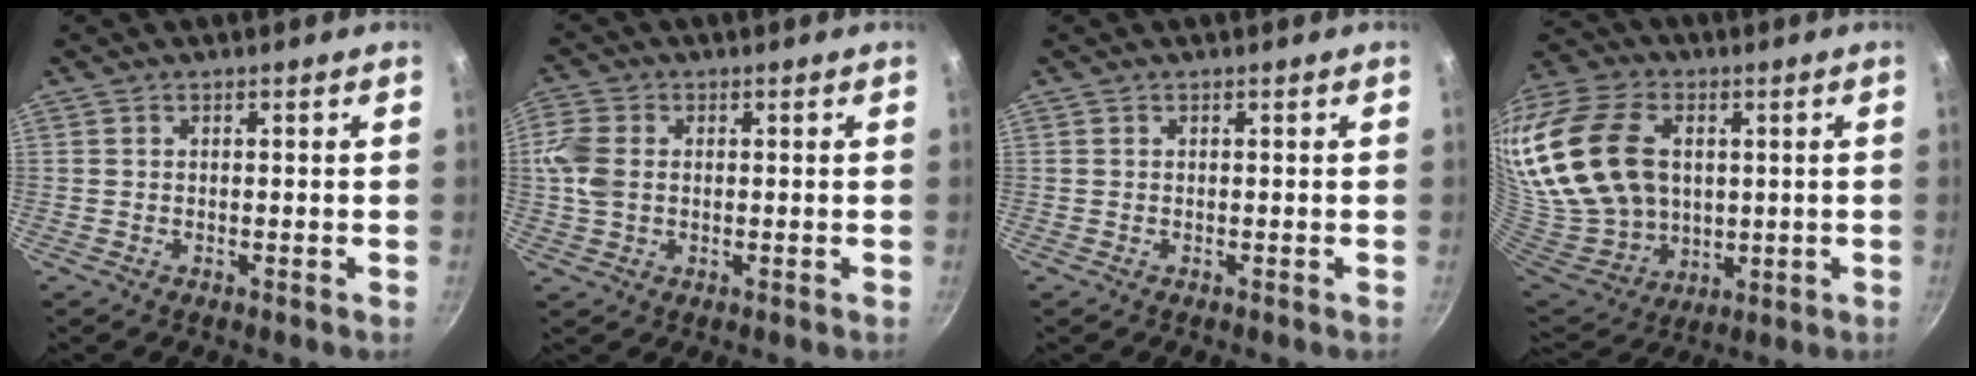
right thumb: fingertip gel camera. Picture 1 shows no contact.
{"total": 6.0, "force": [0.4, 4.4, 4.1], "torque": [-0.087, 0.006, 0.003]}
{"total": 0.0}
{"total": 29.8, "force": [5.9, 21.5, 19.8], "torque": [-0.417, 0.006, 0.120]}